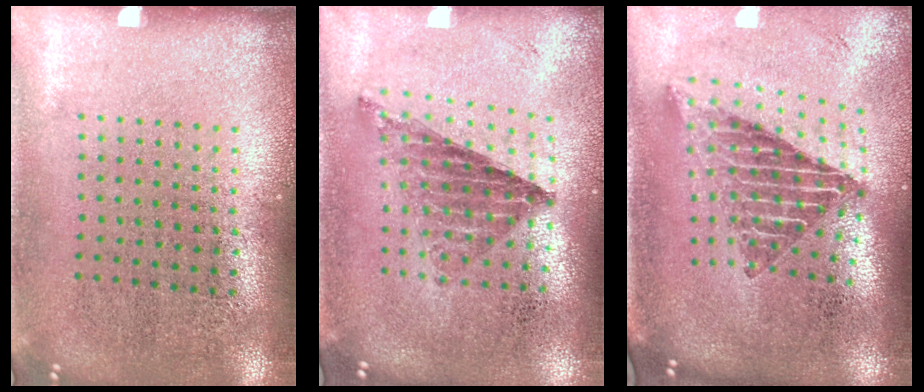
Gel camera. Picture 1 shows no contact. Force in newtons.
{"total": 0.8, "press": 0.8, "slide": 0.1}
{"total": 2.3, "press": 1.6, "slide": 1.6}